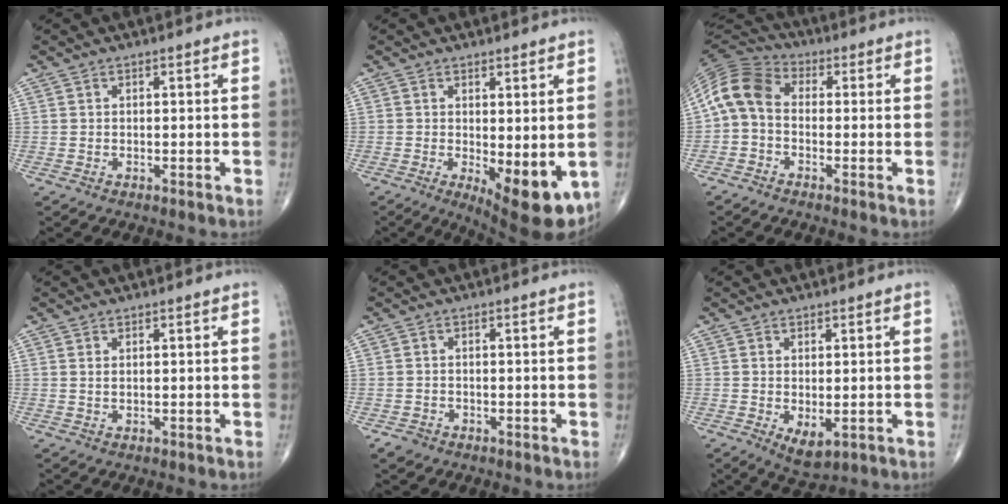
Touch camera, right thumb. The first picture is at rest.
{"total": 10.4, "force": [-2.1, 3.9, 9.4], "torque": [-0.115, -0.024, -0.015]}
{"total": 9.3, "force": [-0.3, 6.6, 6.5], "torque": [-0.119, 0.026, -0.027]}
{"total": 0.8, "force": [0.3, 0.3, 0.7], "torque": [-0.011, -0.001, 0.008]}
{"total": 2.0, "force": [-1.2, 1.6, 0.4], "torque": [-0.006, 0.006, -0.018]}
{"total": 4.3, "force": [-0.9, 2.2, 3.6], "torque": [-0.052, -0.012, -0.002]}